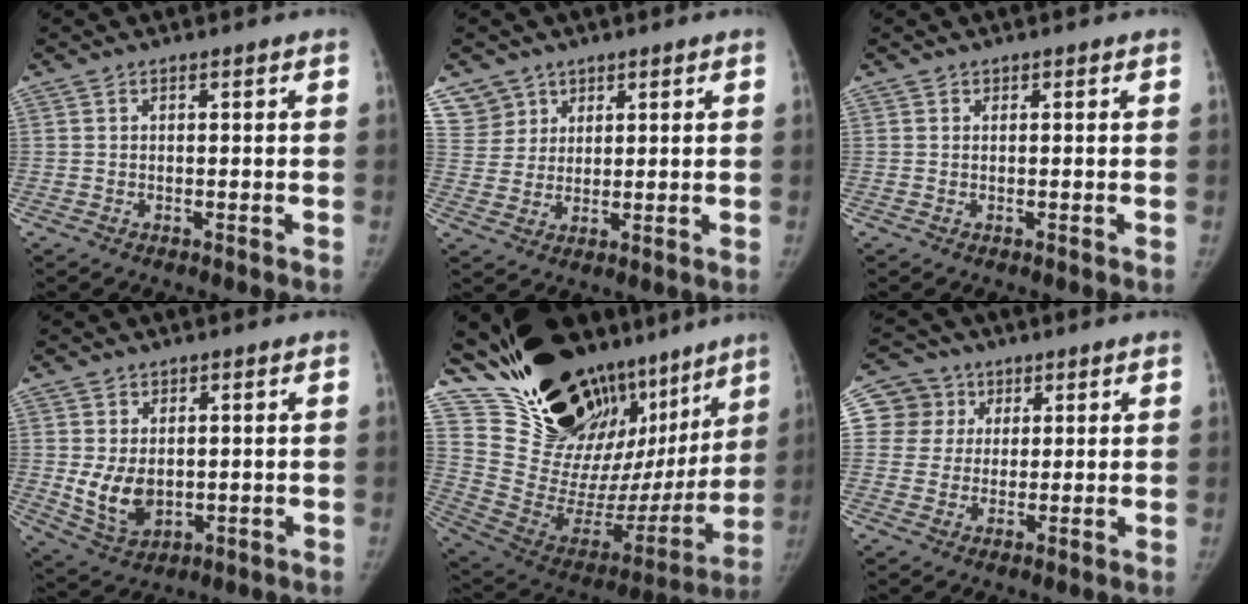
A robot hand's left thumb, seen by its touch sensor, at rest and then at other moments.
{"total": 5.5, "force": [3.7, 4.0, -0.7], "torque": [0.048, -0.030, 0.071]}
{"total": 0.0}
{"total": 7.8, "force": [0.3, 5.5, 5.5], "torque": [-0.085, -0.020, 0.028]}
{"total": 33.9, "force": [23.8, 15.4, 18.7], "torque": [-0.264, -0.102, 0.378]}
{"total": 7.6, "force": [2.6, 7.1, 0.1], "torque": [0.035, -0.002, 0.046]}